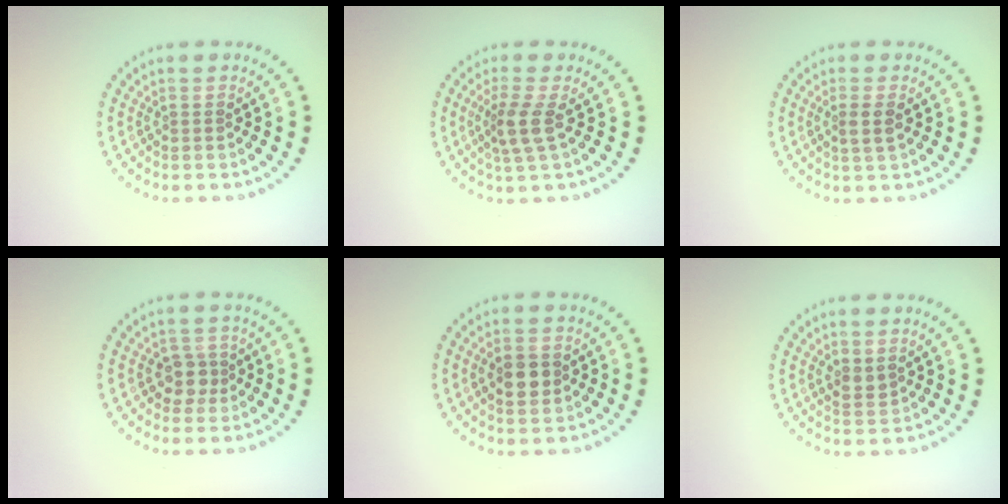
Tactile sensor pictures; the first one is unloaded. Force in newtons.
{"total": 2.7, "press": 2.1, "slide": 1.7}
{"total": 1.6, "press": 1.4, "slide": 0.7}
{"total": 2.1, "press": 1.8, "slide": 1.0}
{"total": 3.3, "press": 3.3, "slide": 0.1}
{"total": 1.2, "press": 1.1, "slide": 0.5}